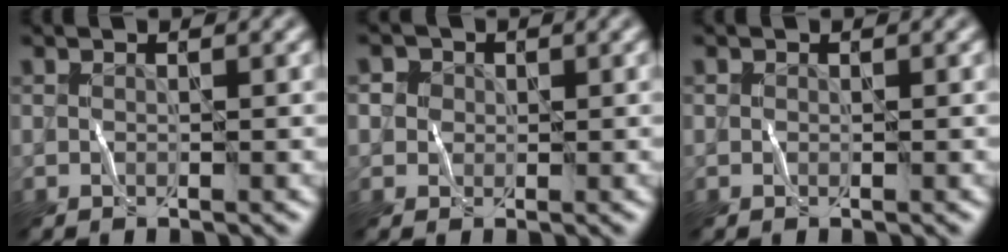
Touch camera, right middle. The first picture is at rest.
{"total": 1.9, "force": [0.8, 1.7, 0.3], "torque": [0.003, 0.007, -0.009]}
{"total": 0.0}